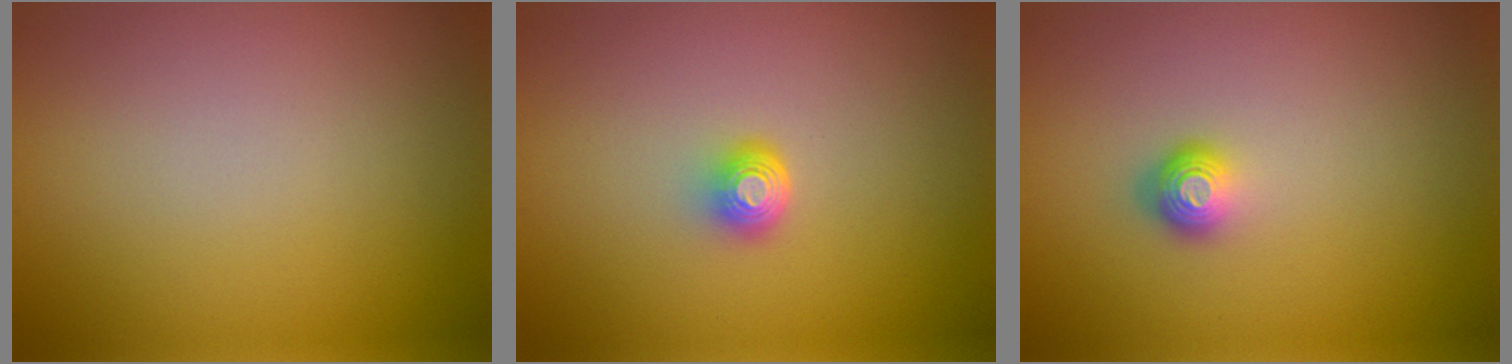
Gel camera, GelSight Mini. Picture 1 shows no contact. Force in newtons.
{"total": 2.0, "press": 1.3, "slide": 1.5}
{"total": 1.7, "press": 1.3, "slide": 1.2}